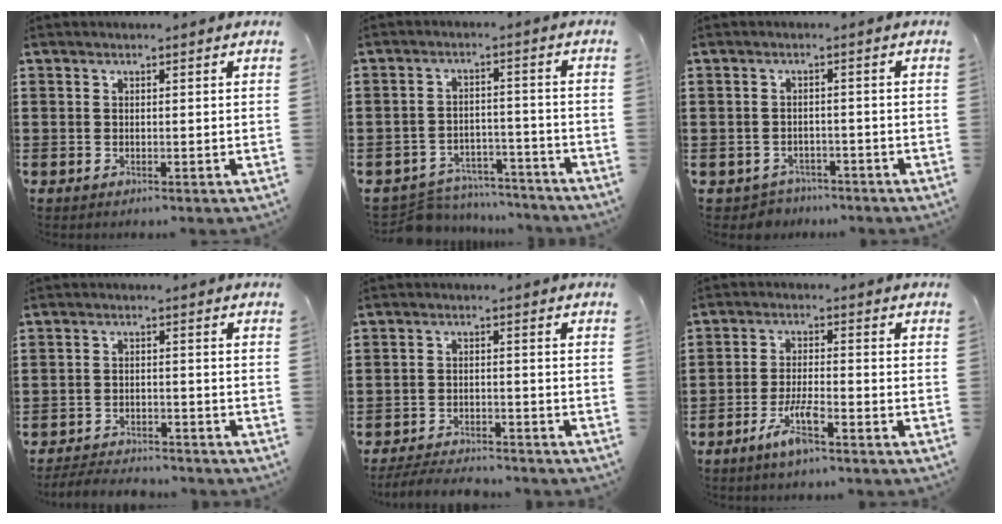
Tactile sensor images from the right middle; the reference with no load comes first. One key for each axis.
{"total": 5.6, "fx": -5.6, "fy": 0.8, "fz": 0.2, "tx": -0.010, "ty": 0.012, "tz": -0.115}
{"total": 2.2, "fx": -2.1, "fy": 0.7, "fz": -0.3, "tx": -0.005, "ty": 0.001, "tz": -0.048}
{"total": 3.5, "fx": -3.5, "fy": 0.6, "fz": 0.3, "tx": -0.008, "ty": 0.003, "tz": -0.074}
{"total": 4.0, "fx": -3.9, "fy": 0.5, "fz": 0.8, "tx": -0.020, "ty": 0.000, "tz": -0.081}
{"total": 5.4, "fx": -3.3, "fy": 1.0, "fz": 4.2, "tx": -0.088, "ty": -0.003, "tz": -0.063}